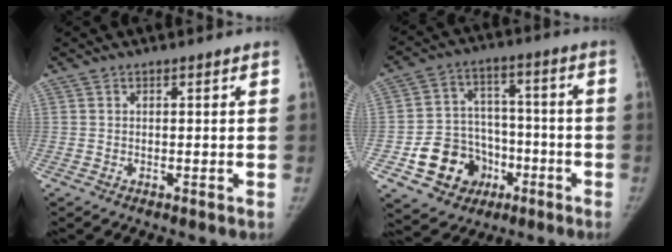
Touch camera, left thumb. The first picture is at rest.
{"total": 14.6, "force": [-5.7, 12.2, 5.6], "torque": [-0.058, 0.055, -0.082]}